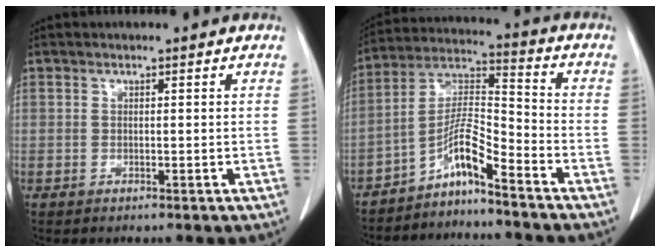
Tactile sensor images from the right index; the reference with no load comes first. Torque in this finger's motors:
{"motor_torque": [0.77, -0.59, 0.36, 0.10]}